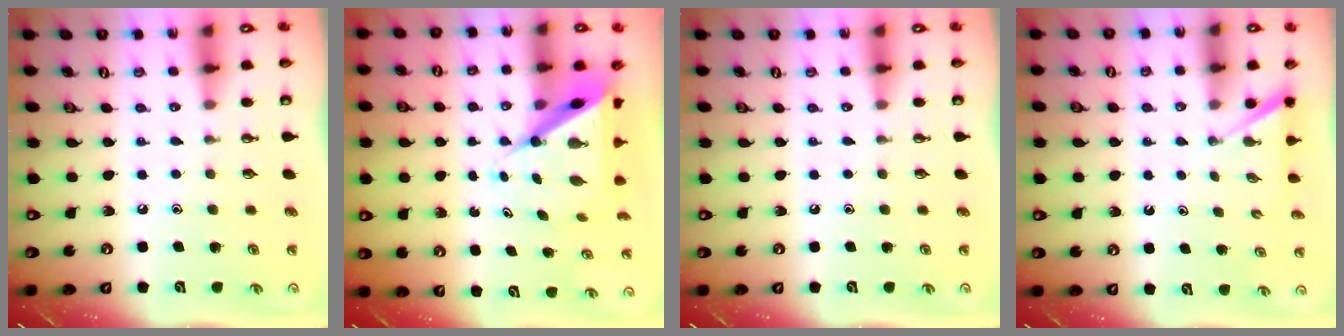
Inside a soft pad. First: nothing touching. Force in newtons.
{"total": 9.0, "press": 8.9, "slide": 0.8}
{"total": 0.0}
{"total": 1.2, "press": 1.2, "slide": 0.1}